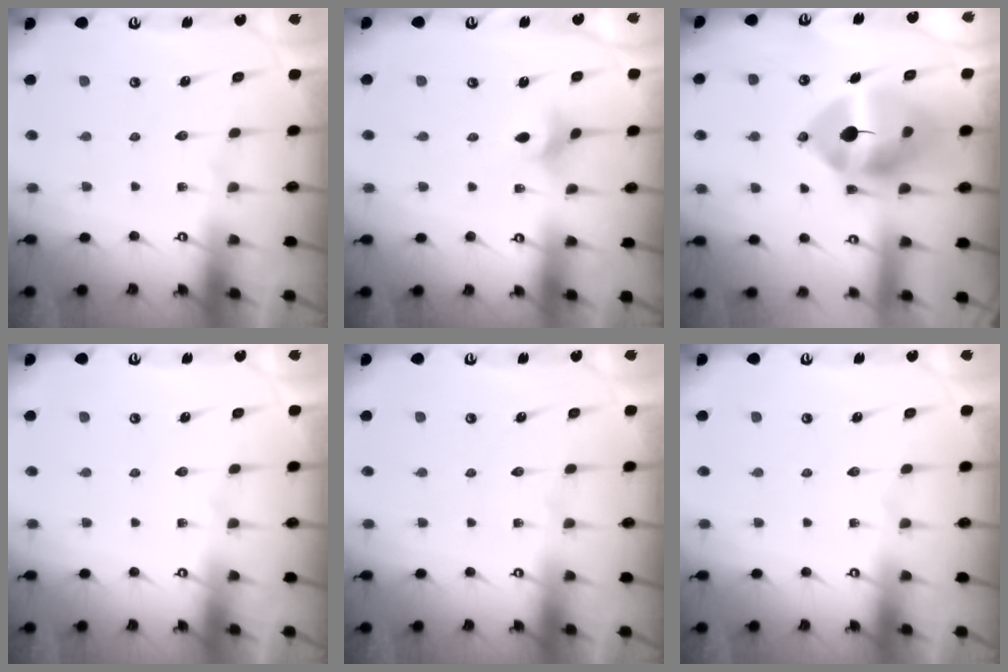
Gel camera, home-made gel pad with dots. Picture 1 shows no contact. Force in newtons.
{"total": 2.8, "press": 2.7, "slide": 0.7}
{"total": 14.9, "press": 14.7, "slide": 2.5}
{"total": 0.0}
{"total": 0.0}
{"total": 0.0}